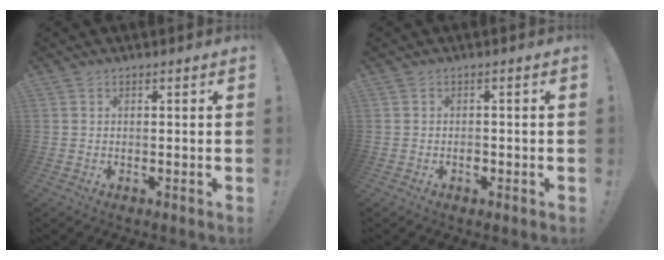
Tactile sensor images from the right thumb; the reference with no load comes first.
{"total": 1.7, "force": [-1.0, 1.2, 0.9], "torque": [-0.009, -0.001, -0.019]}